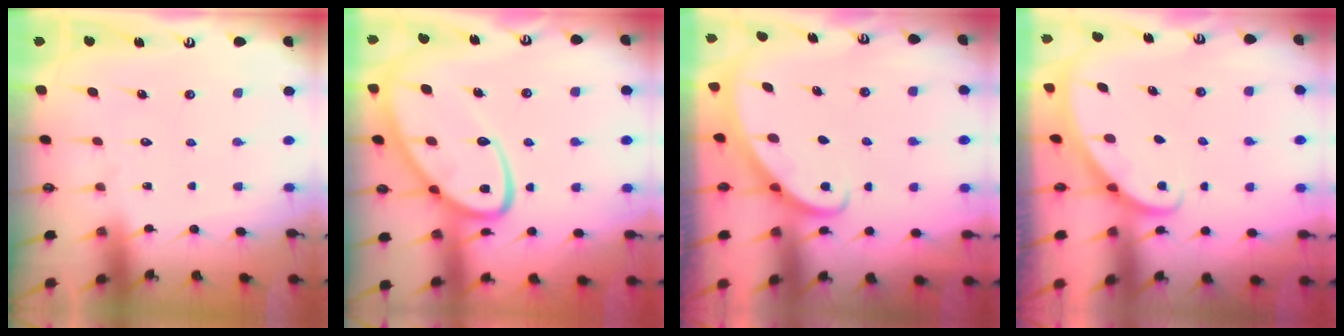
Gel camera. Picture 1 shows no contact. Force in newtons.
{"total": 17.8, "press": 17.8, "slide": 1.6}
{"total": 2.7, "press": 2.7, "slide": 0.2}
{"total": 1.9, "press": 1.9, "slide": 0.1}